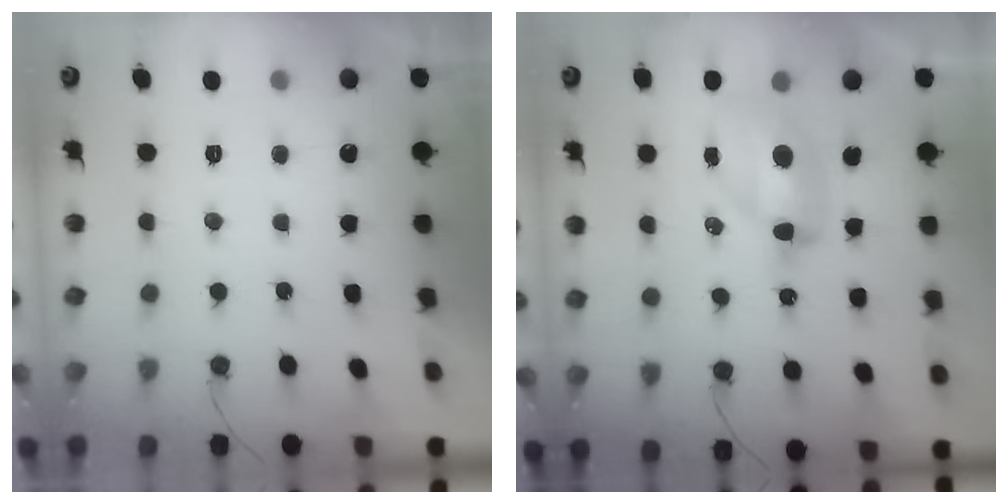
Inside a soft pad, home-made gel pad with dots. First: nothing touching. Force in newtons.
{"total": 10.6, "press": 10.6, "slide": 1.2}